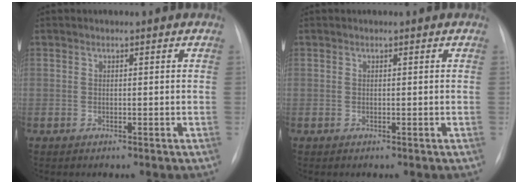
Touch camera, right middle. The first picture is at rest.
{"total": 0.0}